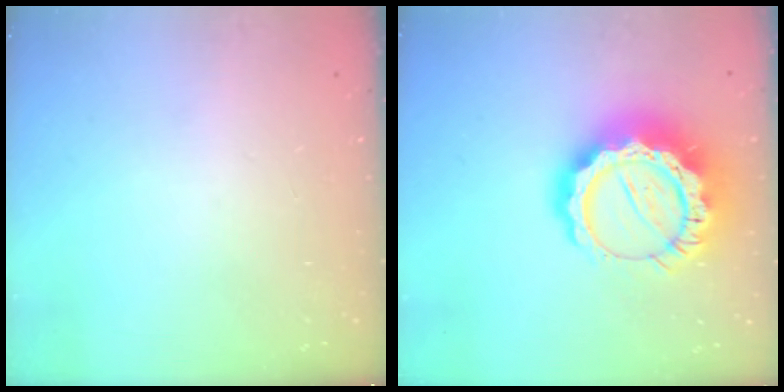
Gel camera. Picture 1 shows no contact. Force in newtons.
{"total": 22.3, "press": 22.2, "slide": 1.7}